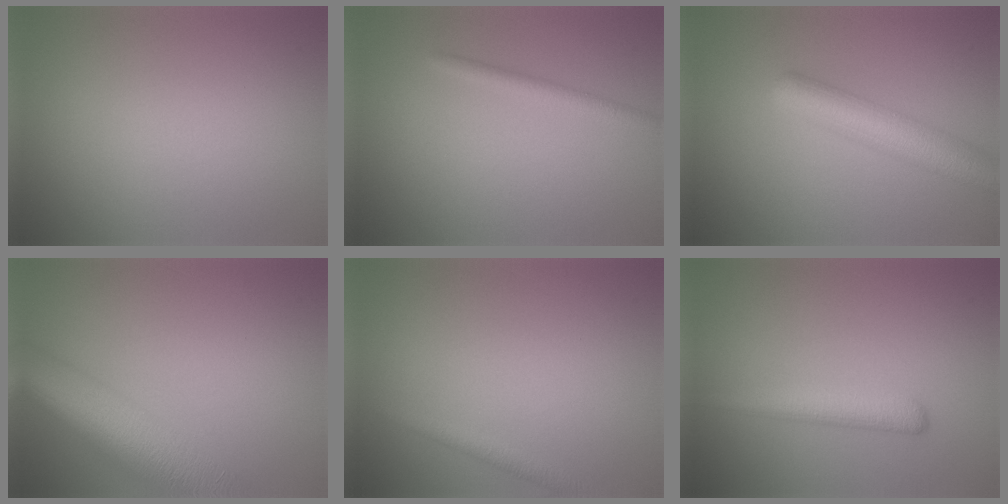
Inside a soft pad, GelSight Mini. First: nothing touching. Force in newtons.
{"total": 1.7, "press": 1.7, "slide": 0.1}
{"total": 5.7, "press": 5.7, "slide": 0.3}
{"total": 11.2, "press": 11.2, "slide": 0.6}
{"total": 1.5, "press": 1.5, "slide": 0.0}
{"total": 2.9, "press": 2.9, "slide": 0.1}